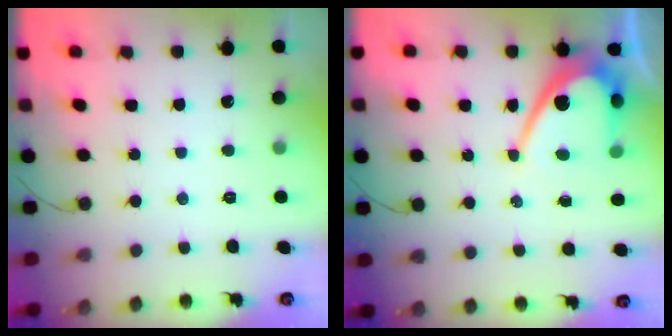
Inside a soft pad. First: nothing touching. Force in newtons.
{"total": 10.3, "press": 10.3, "slide": 0.8}